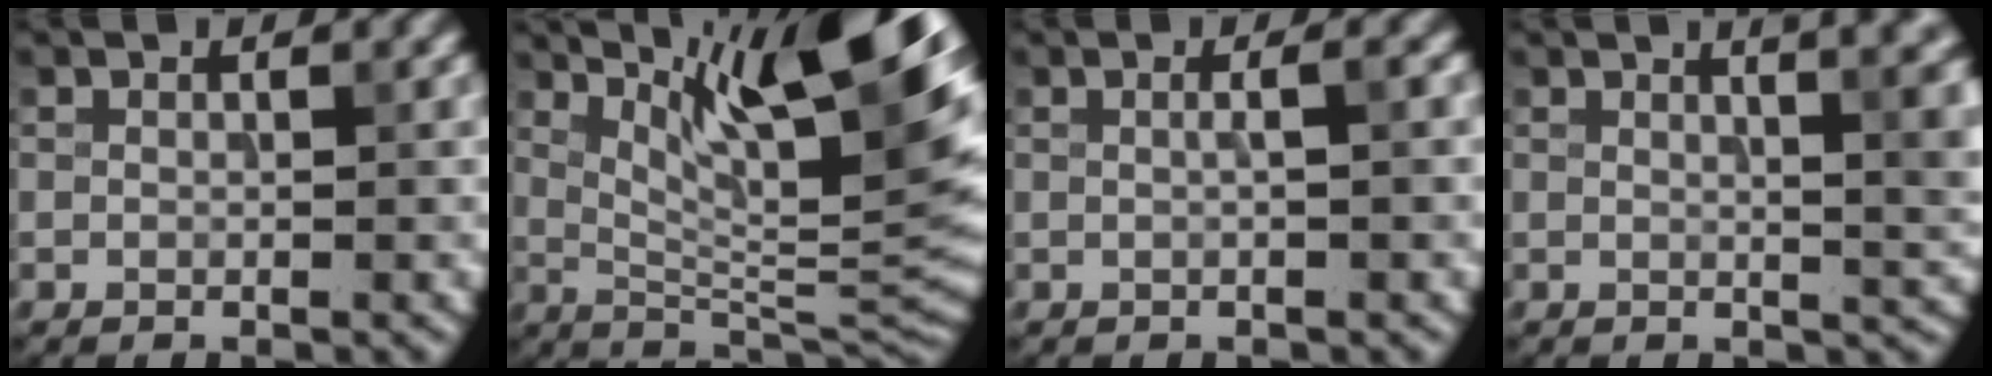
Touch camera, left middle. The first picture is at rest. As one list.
[{"total": 14.4, "force": [7.5, 3.3, 11.9], "torque": [-0.172, 0.002, 0.135]}, {"total": 0.9, "force": [0.0, 0.1, 0.9], "torque": [-0.013, 0.003, -0.002]}, {"total": 7.8, "force": [2.4, 3.1, 6.7], "torque": [-0.027, 0.026, 0.014]}]